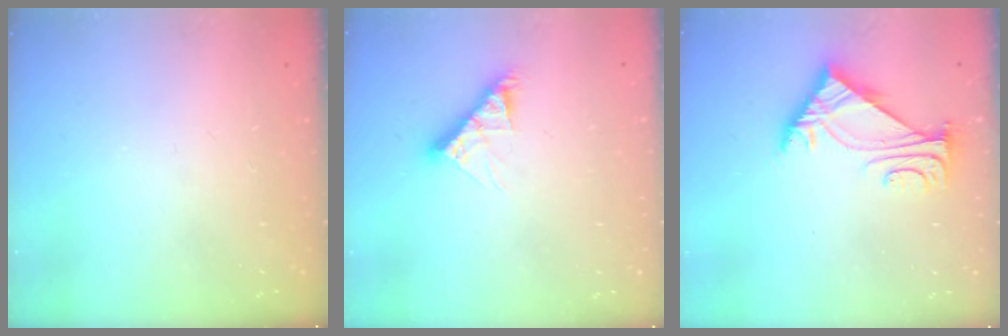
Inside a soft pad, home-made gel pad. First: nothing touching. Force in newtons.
{"total": 8.3, "press": 8.3, "slide": 0.5}
{"total": 5.6, "press": 5.5, "slide": 1.2}